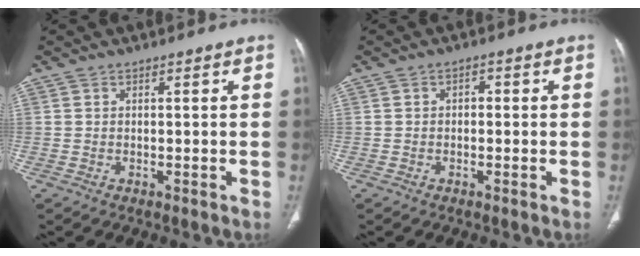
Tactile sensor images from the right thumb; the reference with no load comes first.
{"total": 1.3, "force": [-0.2, 0.9, 0.9], "torque": [-0.004, 0.004, -0.008]}